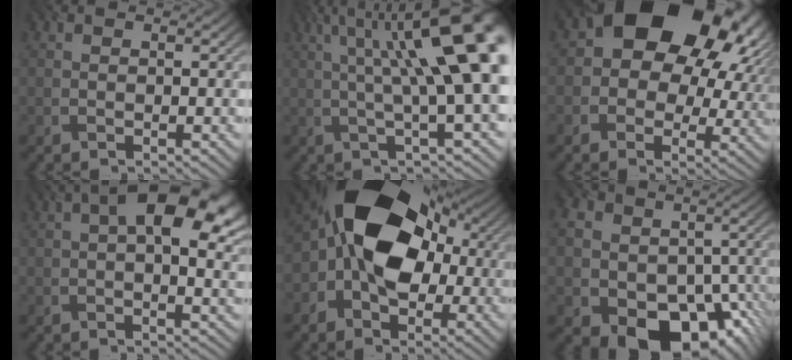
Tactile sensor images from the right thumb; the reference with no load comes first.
{"total": 15.6, "force": [3.4, 4.3, 14.6], "torque": [-0.213, 0.024, 0.060]}
{"total": 19.2, "force": [6.5, 13.4, 12.1], "torque": [-0.172, 0.017, 0.113]}
{"total": 12.8, "force": [3.8, 6.1, 10.6], "torque": [-0.151, 0.013, 0.045]}
{"total": 16.2, "force": [0.7, 11.0, 11.9], "torque": [-0.159, 0.015, -0.006]}
{"total": 17.1, "force": [-5.6, 13.4, 8.8], "torque": [-0.154, -0.030, -0.092]}